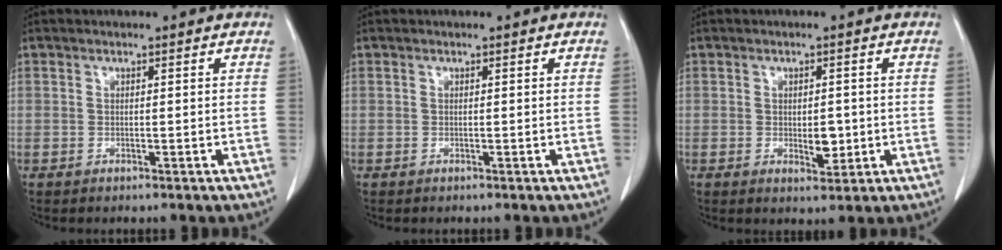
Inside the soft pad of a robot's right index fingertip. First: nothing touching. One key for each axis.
{"total": 0.0}
{"total": 3.1, "fx": -0.4, "fy": 1.5, "fz": 2.7, "tx": -0.037, "ty": -0.002, "tz": 0.000}